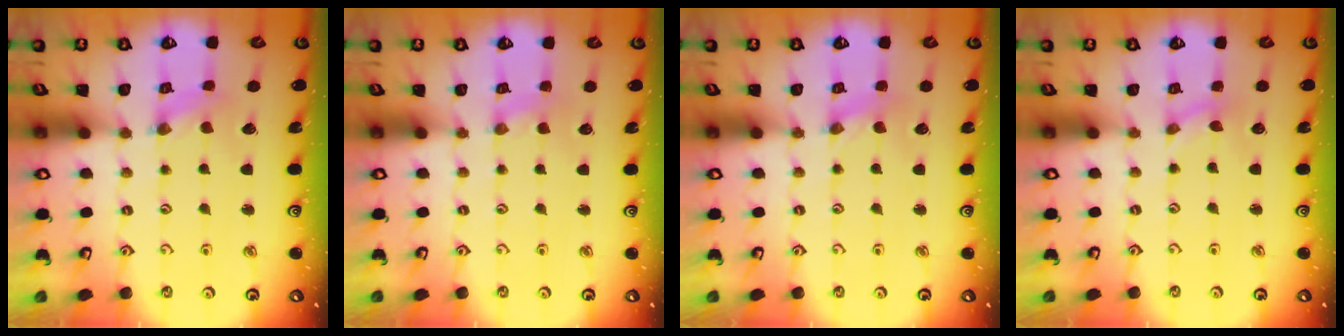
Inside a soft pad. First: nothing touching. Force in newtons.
{"total": 1.0, "press": 1.0, "slide": 0.2}
{"total": 0.9, "press": 0.9, "slide": 0.1}
{"total": 0.0}